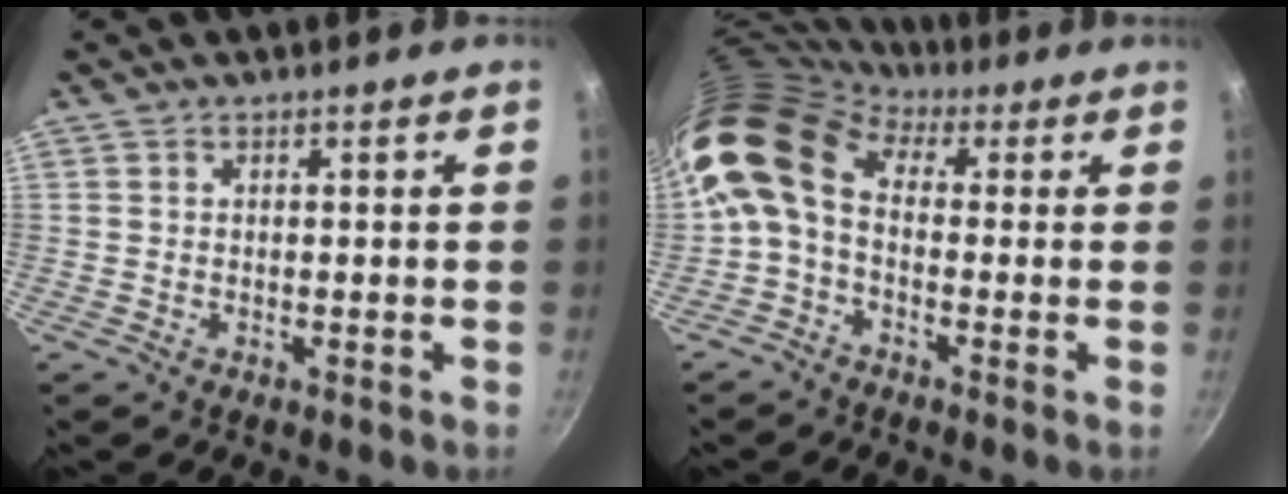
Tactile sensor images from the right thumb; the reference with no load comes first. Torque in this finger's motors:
{"motor_torque": [2.10, 2.90, 1.91, -0.40, 0.27]}